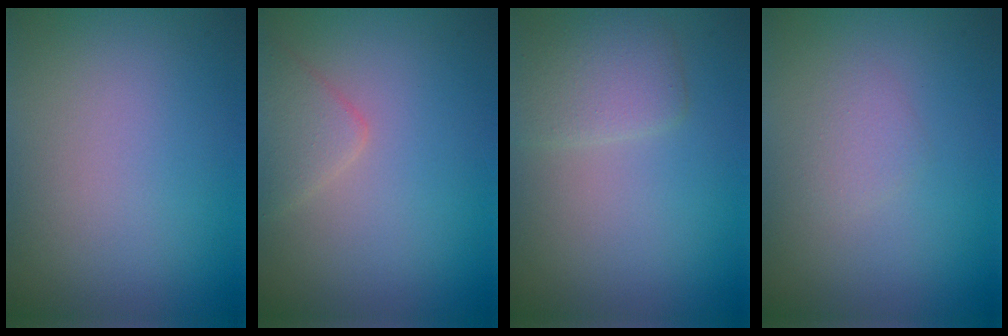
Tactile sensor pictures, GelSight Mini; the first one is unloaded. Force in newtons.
{"total": 2.2, "press": 2.2, "slide": 0.2}
{"total": 2.7, "press": 2.7, "slide": 0.1}
{"total": 1.1, "press": 1.1, "slide": 0.0}